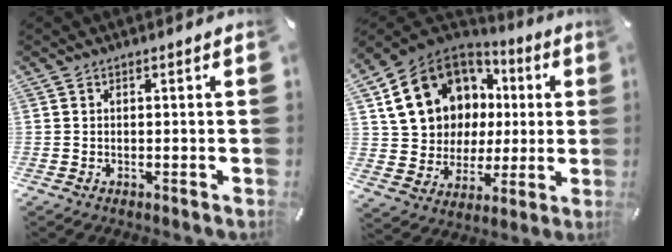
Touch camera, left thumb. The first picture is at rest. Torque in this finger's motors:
{"motor_torque": [2.29, 2.72, 1.56, -1.21, 0.52]}